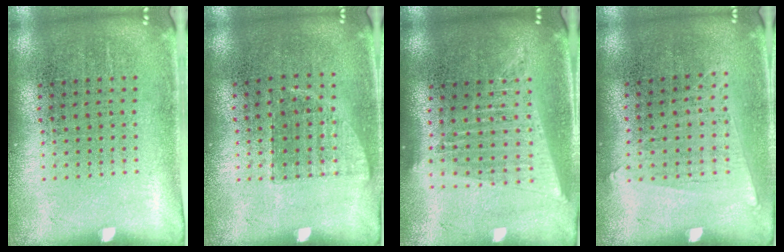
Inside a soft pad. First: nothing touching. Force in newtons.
{"total": 0.7, "press": 0.7, "slide": 0.3}
{"total": 1.8, "press": 1.6, "slide": 0.9}
{"total": 0.7, "press": 0.6, "slide": 0.4}